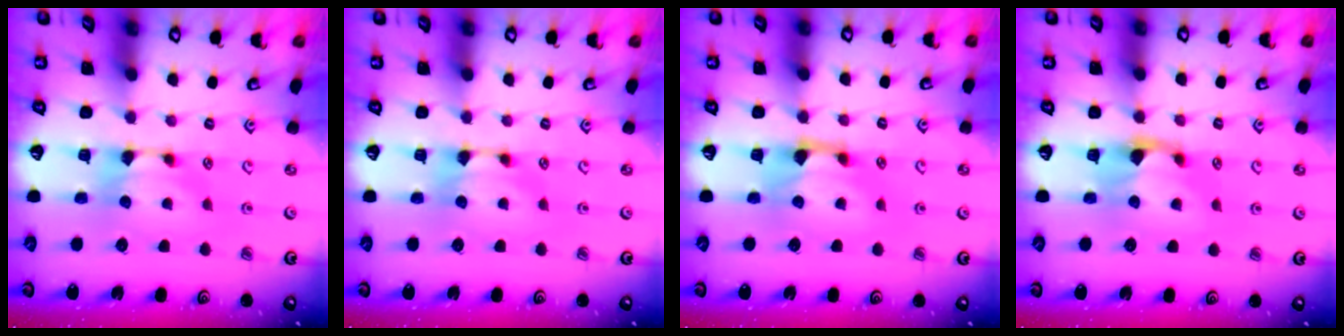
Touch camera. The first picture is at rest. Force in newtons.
{"total": 0.0}
{"total": 1.6, "press": 0.9, "slide": 1.3}
{"total": 0.7, "press": 0.4, "slide": 0.6}